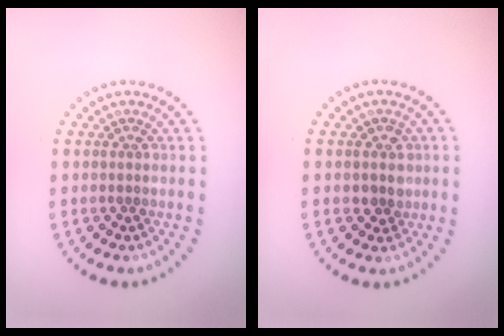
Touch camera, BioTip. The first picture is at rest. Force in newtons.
{"total": 1.9, "press": 1.7, "slide": 0.8}